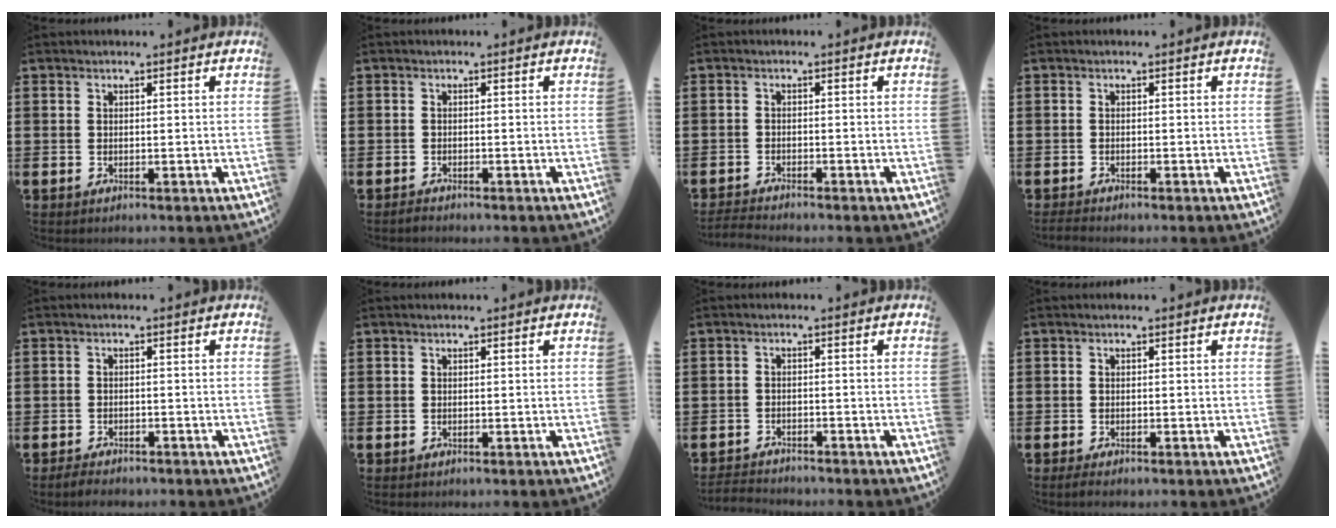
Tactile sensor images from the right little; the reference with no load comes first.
{"total": 0.7, "force": [-0.6, 0.2, 0.1], "torque": [-0.004, -0.002, -0.013]}
{"total": 1.4, "force": [-1.3, -0.1, 0.2], "torque": [-0.005, 0.002, -0.027]}
{"total": 0.7, "force": [-0.7, 0.1, 0.3], "torque": [-0.006, -0.002, -0.014]}
{"total": 1.4, "force": [-1.3, 0.2, 0.3], "torque": [-0.009, 0.002, -0.027]}
{"total": 0.0}
{"total": 2.0, "force": [-2.0, 0.0, -0.1], "torque": [-0.002, 0.001, -0.043]}
{"total": 0.7, "force": [-0.5, 0.1, 0.6], "torque": [-0.010, -0.002, -0.009]}